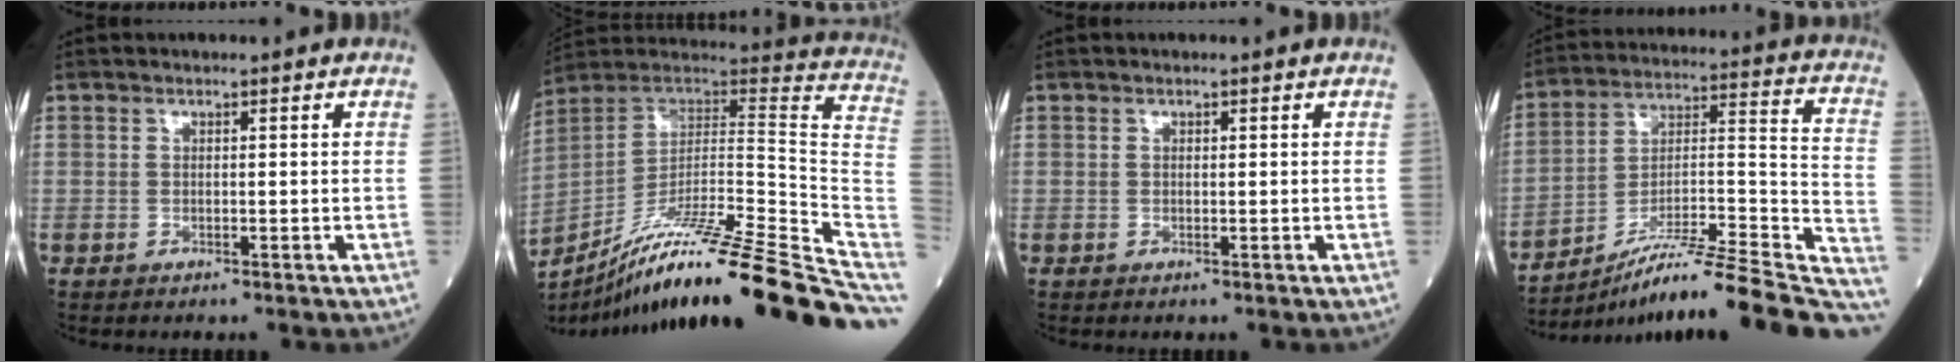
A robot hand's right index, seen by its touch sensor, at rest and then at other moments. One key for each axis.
{"total": 31.4, "fx": -23.4, "fy": -0.8, "fz": 21.0, "tx": -0.217, "ty": -0.017, "tz": -0.359}
{"total": 0.0}
{"total": 26.1, "fx": -21.9, "fy": 1.1, "fz": 14.3, "tx": -0.156, "ty": 0.007, "tz": -0.332}